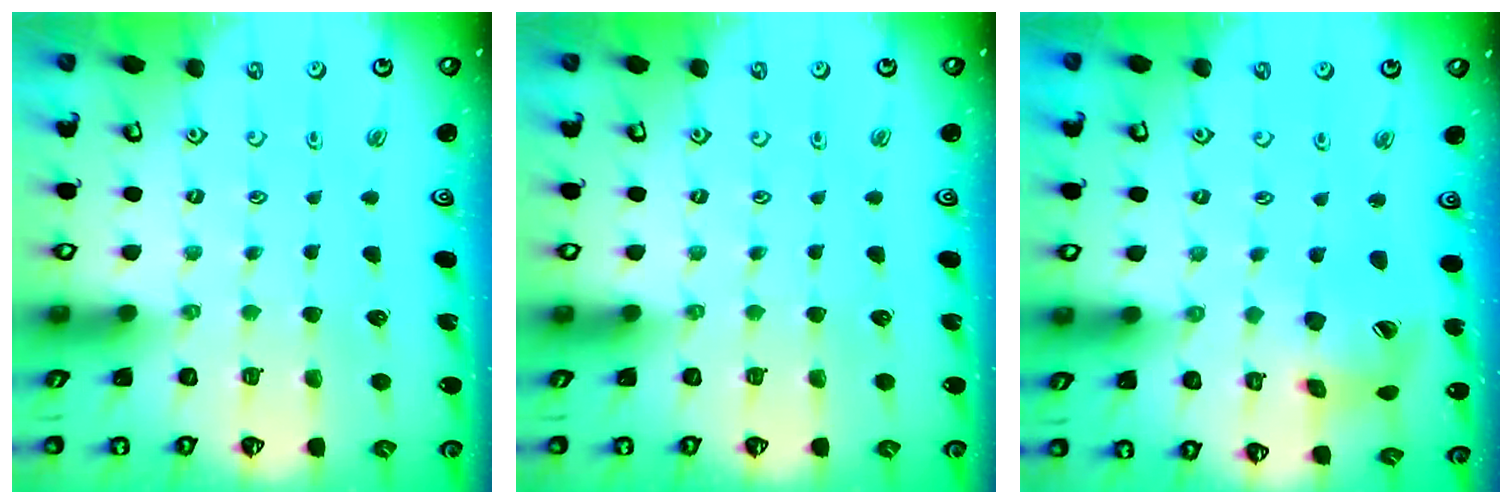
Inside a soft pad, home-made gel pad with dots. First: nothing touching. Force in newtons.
{"total": 0.0}
{"total": 11.5, "press": 11.4, "slide": 1.3}